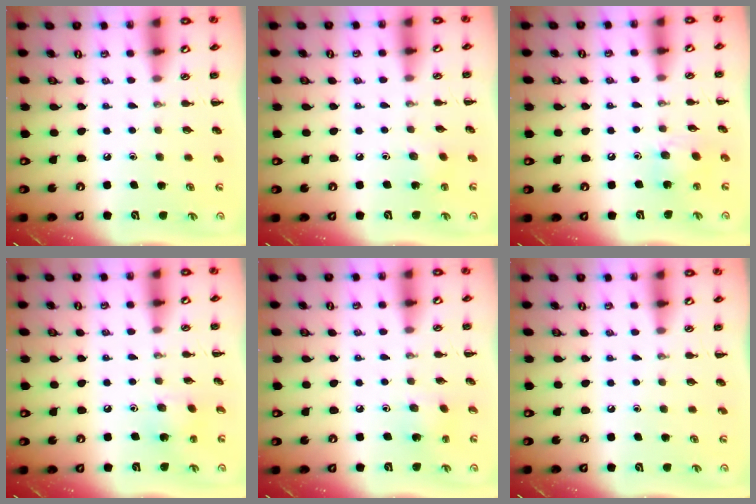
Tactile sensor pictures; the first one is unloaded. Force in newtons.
{"total": 2.8, "press": 2.7, "slide": 0.9}
{"total": 9.4, "press": 9.2, "slide": 1.9}
{"total": 2.9, "press": 2.8, "slide": 0.5}
{"total": 1.5, "press": 1.4, "slide": 0.5}
{"total": 0.0}